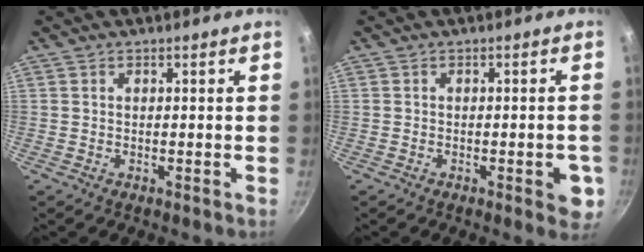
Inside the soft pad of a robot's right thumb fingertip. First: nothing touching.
{"total": 4.9, "force": [-1.7, 2.0, 4.1], "torque": [-0.032, 0.004, -0.022]}